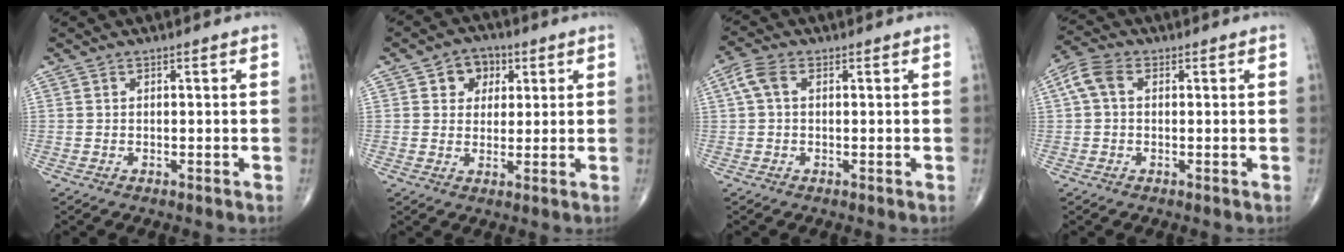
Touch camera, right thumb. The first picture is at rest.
{"total": 6.1, "force": [2.3, 5.0, 2.7], "torque": [-0.006, -0.002, 0.030]}
{"total": 3.9, "force": [0.8, 2.4, 3.0], "torque": [-0.073, 0.014, 0.012]}
{"total": 5.0, "force": [0.8, 3.4, 3.6], "torque": [-0.081, 0.017, 0.010]}